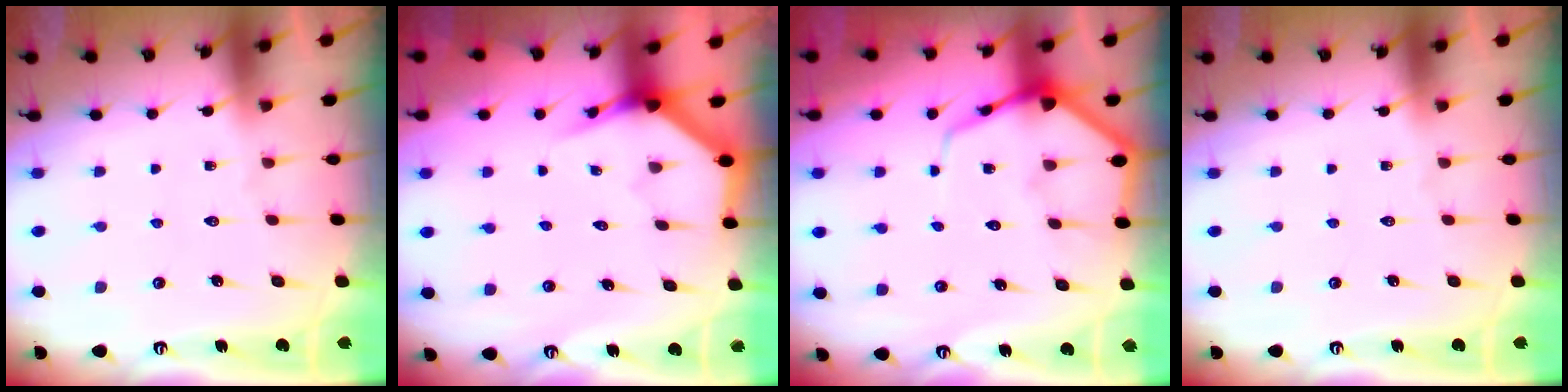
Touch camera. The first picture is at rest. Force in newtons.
{"total": 3.8, "press": 3.8, "slide": 0.2}
{"total": 7.3, "press": 7.3, "slide": 0.6}
{"total": 0.0}